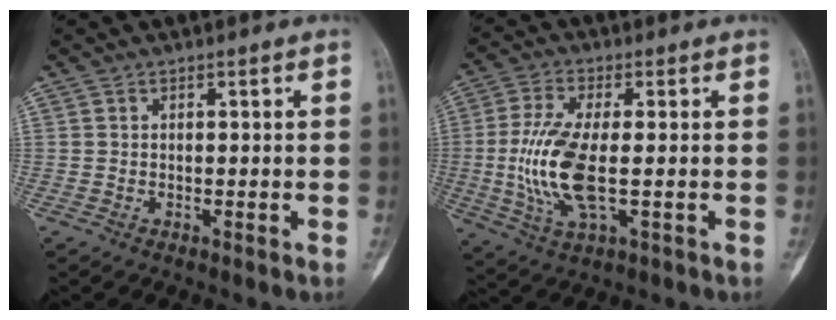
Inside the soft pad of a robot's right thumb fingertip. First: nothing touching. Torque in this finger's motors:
{"motor_torque": [2.17, 0.96, 0.91, -1.26, 0.36]}